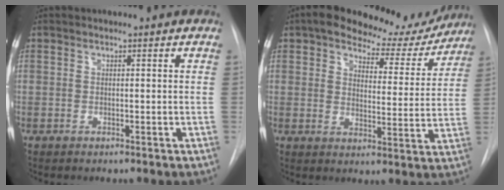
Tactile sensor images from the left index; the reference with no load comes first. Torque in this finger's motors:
{"motor_torque": [0.94, -1.19, -0.03, 0.01]}